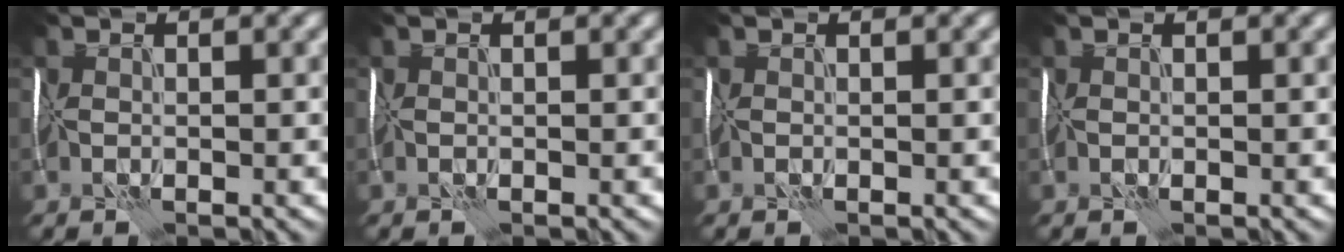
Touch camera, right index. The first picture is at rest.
{"total": 0.0}
{"total": 0.0}
{"total": 0.0}